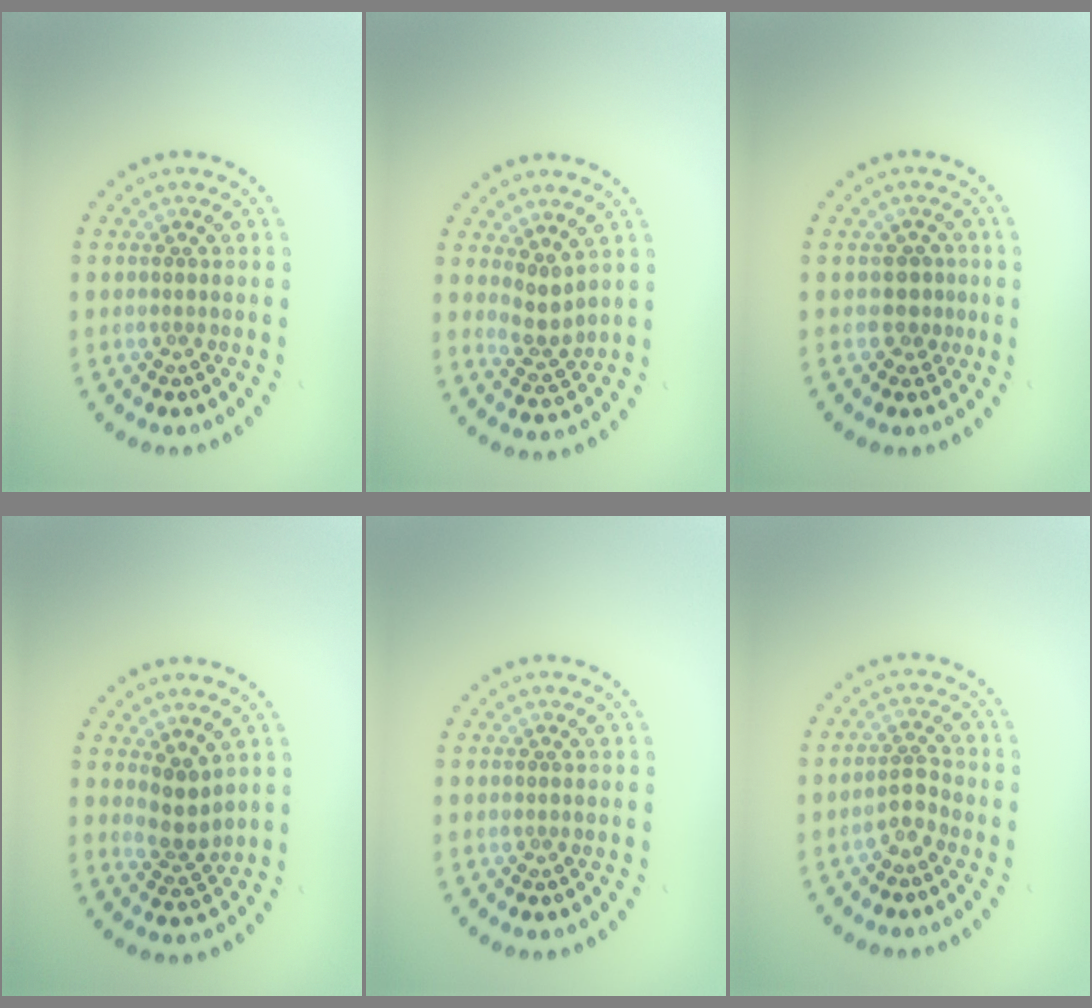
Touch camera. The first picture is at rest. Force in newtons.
{"total": 2.2, "press": 1.7, "slide": 1.4}
{"total": 2.0, "press": 1.5, "slide": 1.3}
{"total": 2.5, "press": 2.0, "slide": 1.4}
{"total": 0.0}
{"total": 1.8, "press": 1.3, "slide": 1.2}